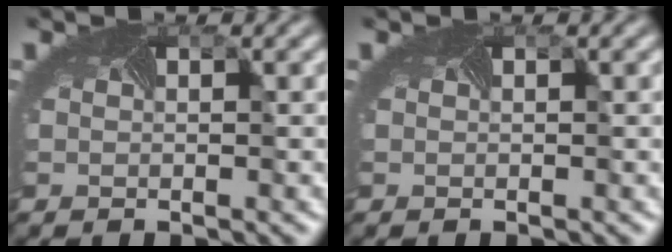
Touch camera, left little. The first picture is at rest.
{"total": 0.0}